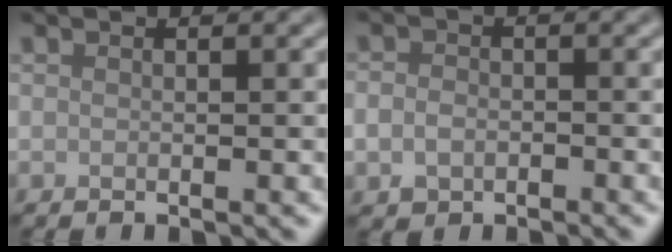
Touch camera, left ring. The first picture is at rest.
{"total": 2.3, "force": [-0.8, 1.8, 1.1], "torque": [-0.016, -0.004, -0.019]}